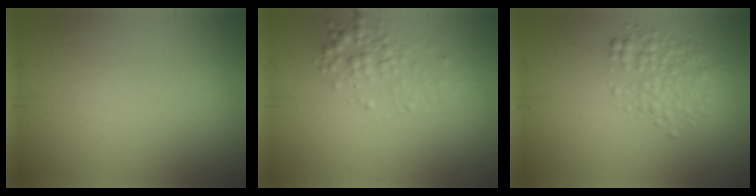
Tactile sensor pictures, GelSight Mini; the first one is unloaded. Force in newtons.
{"total": 2.0, "press": 2.0, "slide": 0.1}
{"total": 3.0, "press": 3.0, "slide": 0.1}